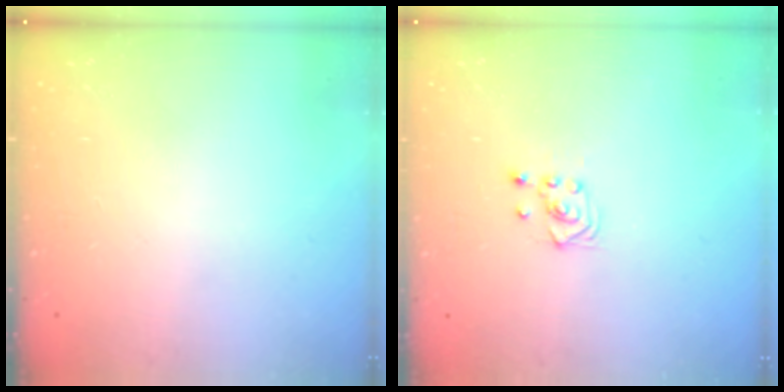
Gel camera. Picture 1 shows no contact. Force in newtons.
{"total": 3.0, "press": 2.6, "slide": 1.5}